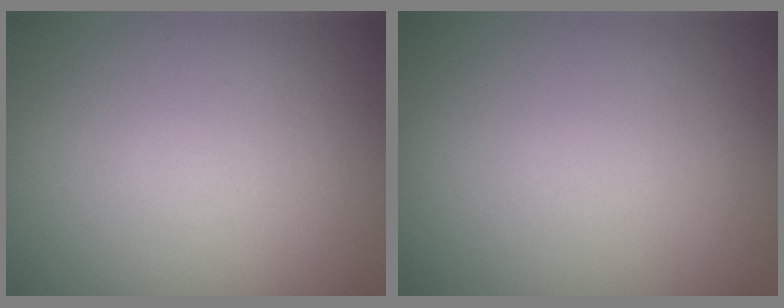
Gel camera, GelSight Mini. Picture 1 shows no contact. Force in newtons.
{"total": 0.0}